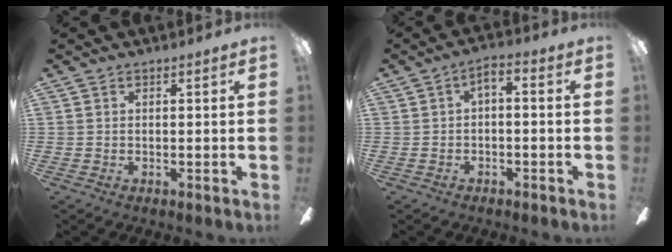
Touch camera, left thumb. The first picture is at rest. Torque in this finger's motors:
{"motor_torque": [-0.27, 0.59, 0.16, 0.08, -0.10]}